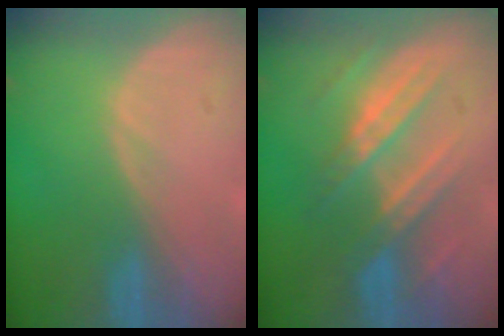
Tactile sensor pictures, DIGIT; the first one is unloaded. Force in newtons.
{"total": 7.5, "press": 7.5, "slide": 0.5}